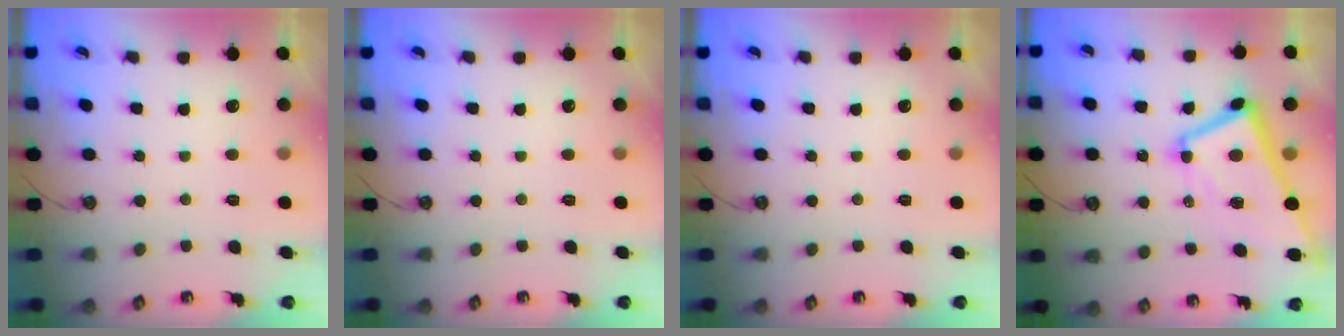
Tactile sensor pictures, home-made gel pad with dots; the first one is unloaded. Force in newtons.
{"total": 0.0}
{"total": 0.0}
{"total": 10.0, "press": 9.8, "slide": 1.5}